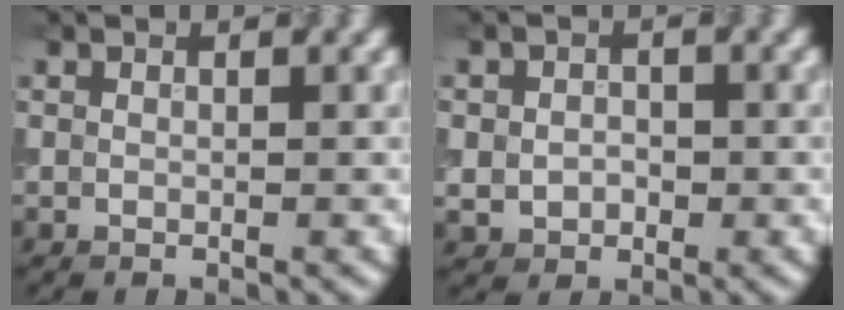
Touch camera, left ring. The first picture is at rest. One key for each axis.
{"total": 2.4, "fx": -0.2, "fy": 2.0, "fz": 1.3, "tx": -0.020, "ty": -0.003, "tz": -0.008}